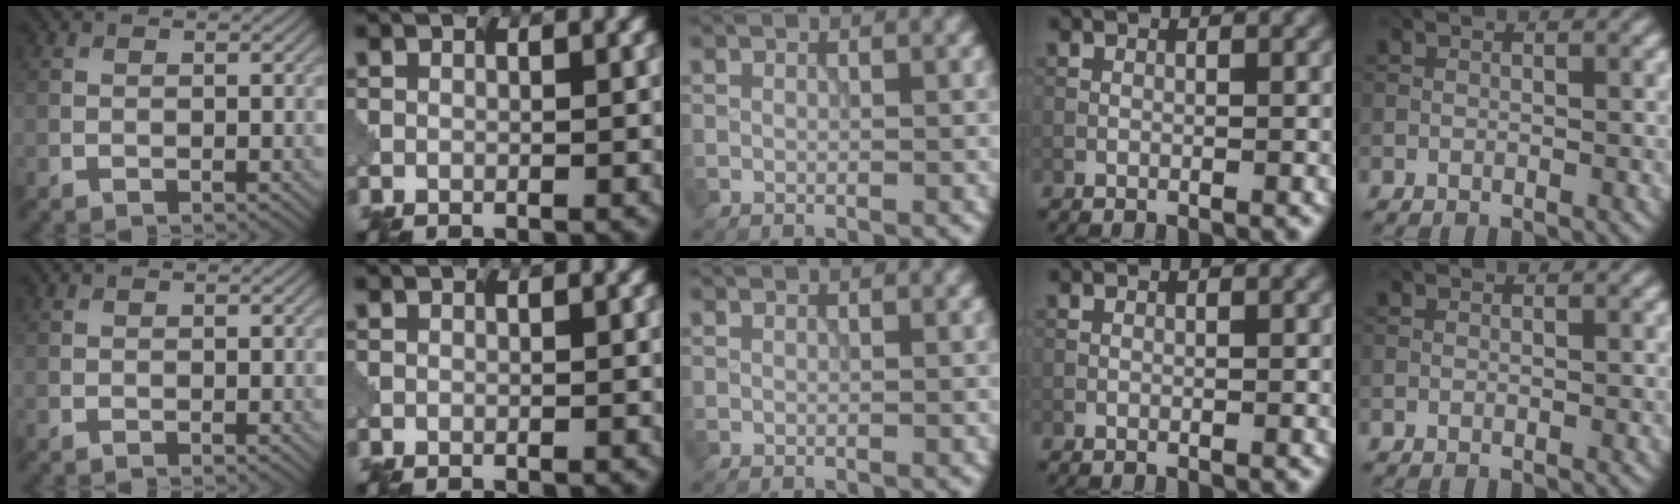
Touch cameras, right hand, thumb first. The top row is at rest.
{}